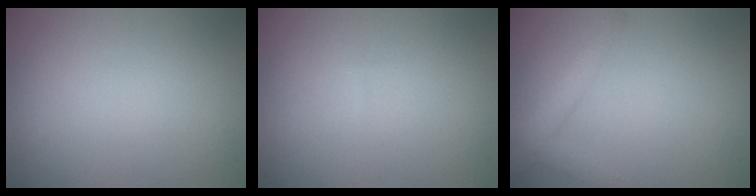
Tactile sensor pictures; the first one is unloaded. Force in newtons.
{"total": 0.0}
{"total": 2.7, "press": 2.7, "slide": 0.2}